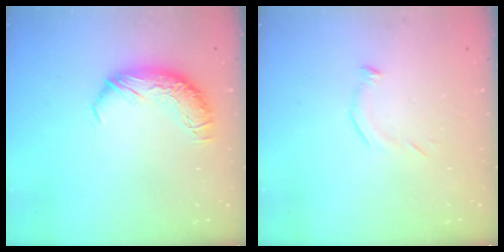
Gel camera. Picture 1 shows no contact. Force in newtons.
{"total": 6.8, "press": 6.8, "slide": 0.9}